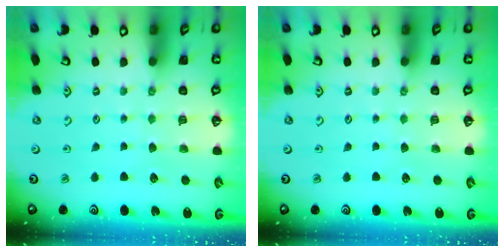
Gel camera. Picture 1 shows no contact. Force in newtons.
{"total": 0.0}